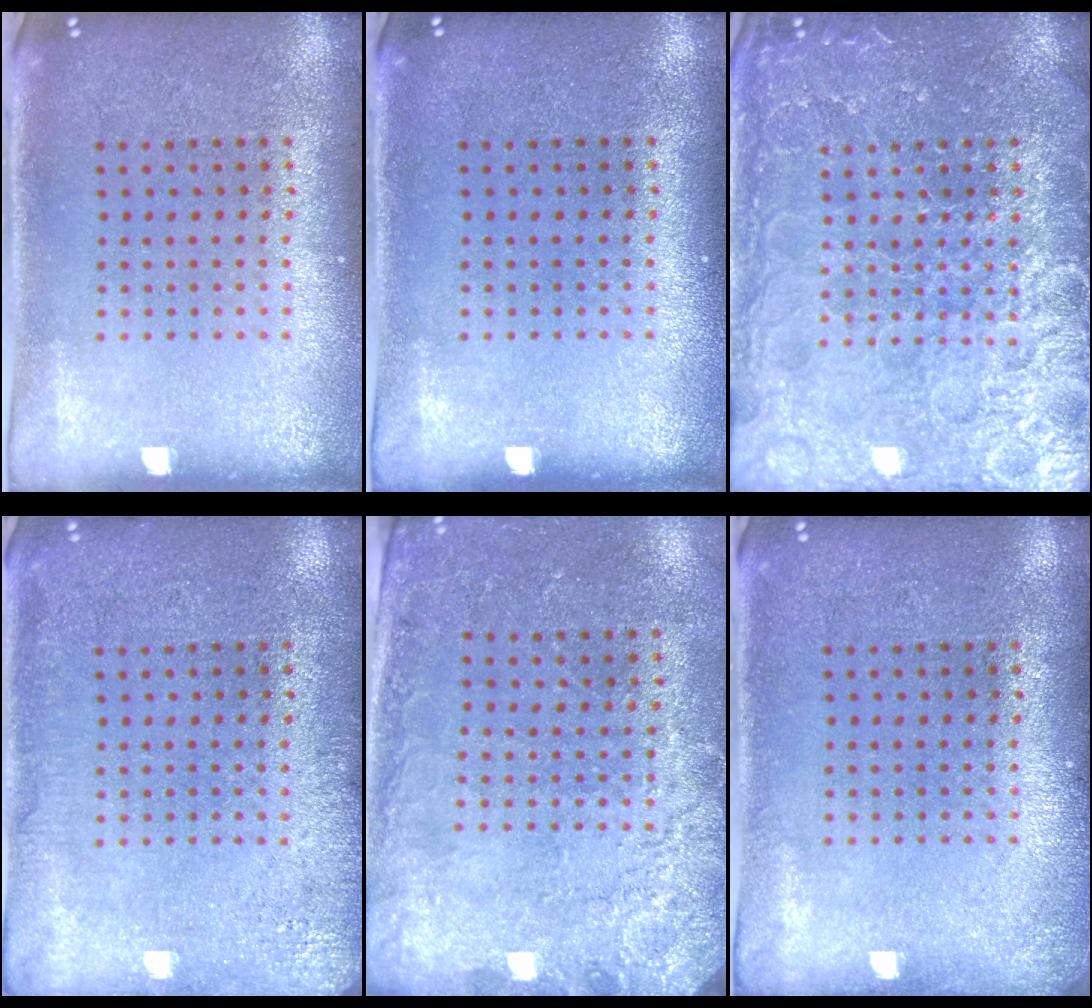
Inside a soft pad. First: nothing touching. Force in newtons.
{"total": 0.0}
{"total": 7.0, "press": 6.9, "slide": 0.8}
{"total": 2.8, "press": 2.8, "slide": 0.3}
{"total": 2.6, "press": 2.4, "slide": 1.1}
{"total": 0.9, "press": 0.9, "slide": 0.2}